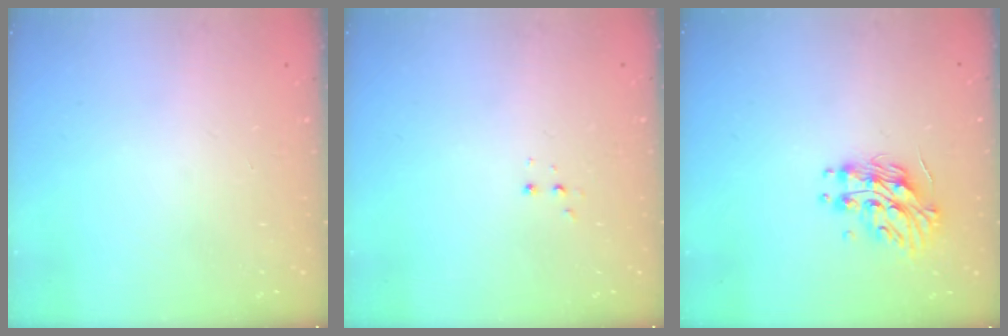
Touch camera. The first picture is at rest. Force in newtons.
{"total": 2.8, "press": 2.8, "slide": 0.5}
{"total": 11.6, "press": 11.6, "slide": 0.0}